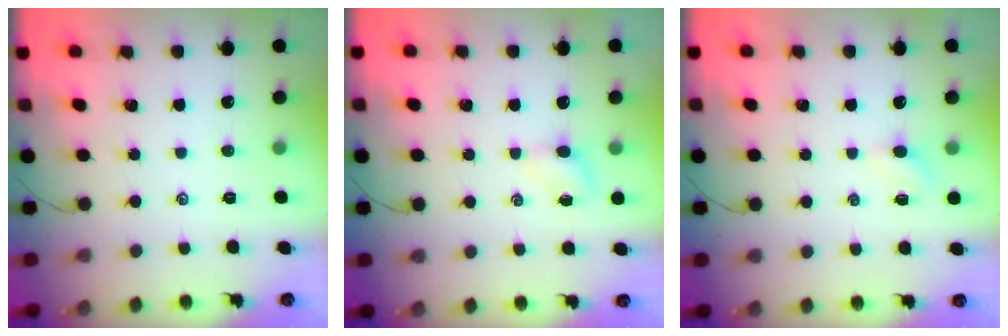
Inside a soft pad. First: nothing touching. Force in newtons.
{"total": 3.0, "press": 2.9, "slide": 0.9}
{"total": 2.8, "press": 2.6, "slide": 1.0}